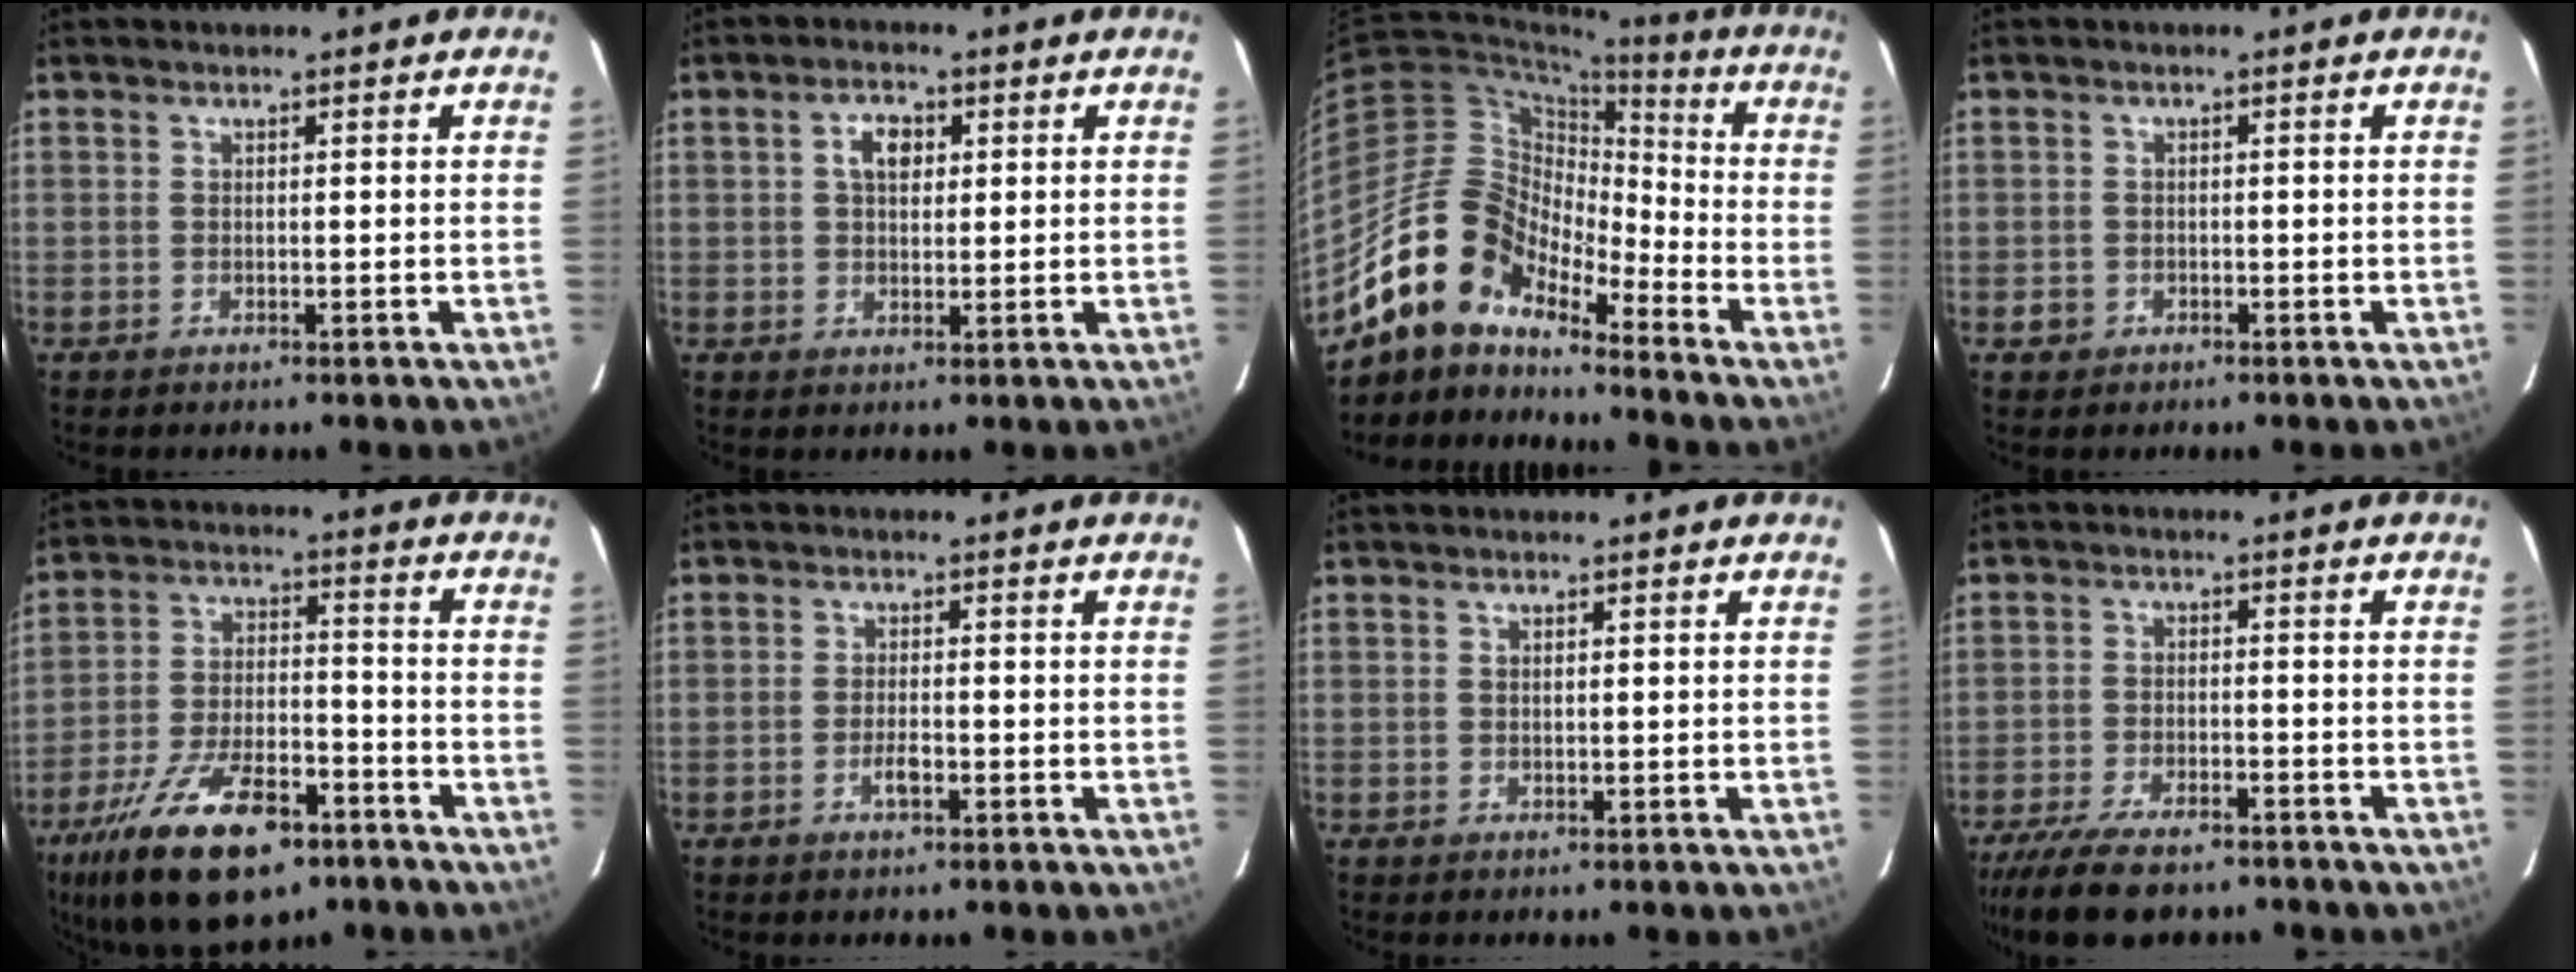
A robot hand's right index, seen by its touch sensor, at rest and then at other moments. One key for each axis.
{"total": 4.0, "fx": 1.1, "fy": 2.6, "fz": 2.9, "tx": -0.048, "ty": 0.012, "tz": 0.021}
{"total": 14.0, "fx": -11.6, "fy": 5.7, "fz": 5.4, "tx": -0.092, "ty": 0.019, "tz": -0.229}
{"total": 2.0, "fx": -0.8, "fy": 1.8, "fz": 0.3, "tx": -0.009, "ty": 0.005, "tz": -0.010}
{"total": 20.2, "fx": -12.9, "fy": 8.7, "fz": 13.0, "tx": -0.255, "ty": -0.021, "tz": -0.209}
{"total": 2.6, "fx": -1.2, "fy": 0.9, "fz": 2.1, "tx": -0.045, "ty": 0.000, "tz": -0.024}
{"total": 0.6, "fx": 0.3, "fy": 0.3, "fz": 0.4, "tx": -0.008, "ty": 0.003, "tz": 0.006}
{"total": 12.2, "fx": -9.8, "fy": 4.0, "fz": 6.1, "tx": -0.144, "ty": -0.030, "tz": -0.166}